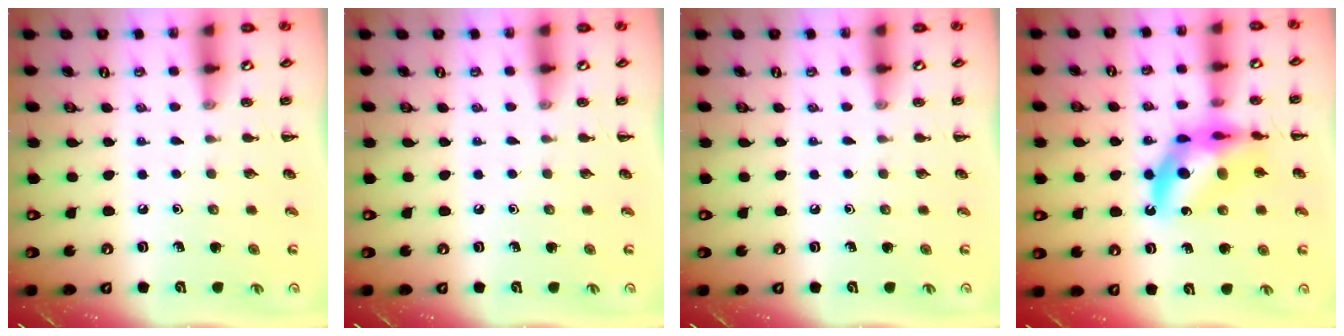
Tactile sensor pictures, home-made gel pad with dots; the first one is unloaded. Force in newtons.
{"total": 0.0}
{"total": 0.0}
{"total": 13.7, "press": 13.1, "slide": 4.0}